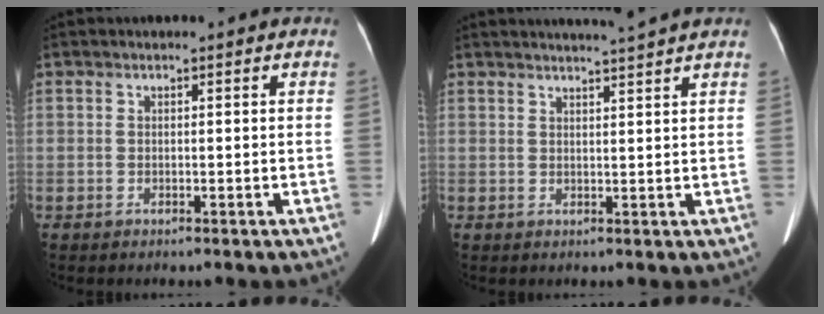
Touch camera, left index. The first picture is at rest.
{"total": 4.8, "force": [4.3, -1.4, 1.6], "torque": [-0.021, 0.000, 0.053]}